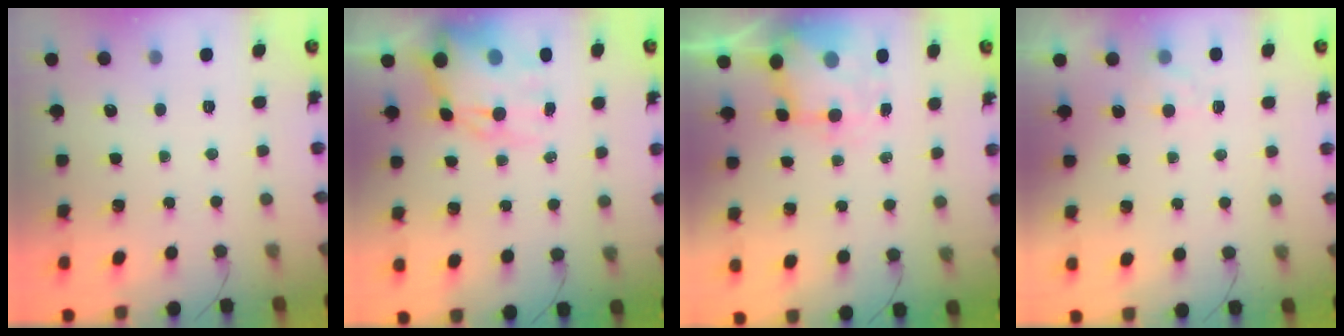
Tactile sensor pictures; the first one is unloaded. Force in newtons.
{"total": 12.7, "press": 12.2, "slide": 3.3}
{"total": 5.4, "press": 5.2, "slide": 1.4}
{"total": 2.5, "press": 2.0, "slide": 1.5}